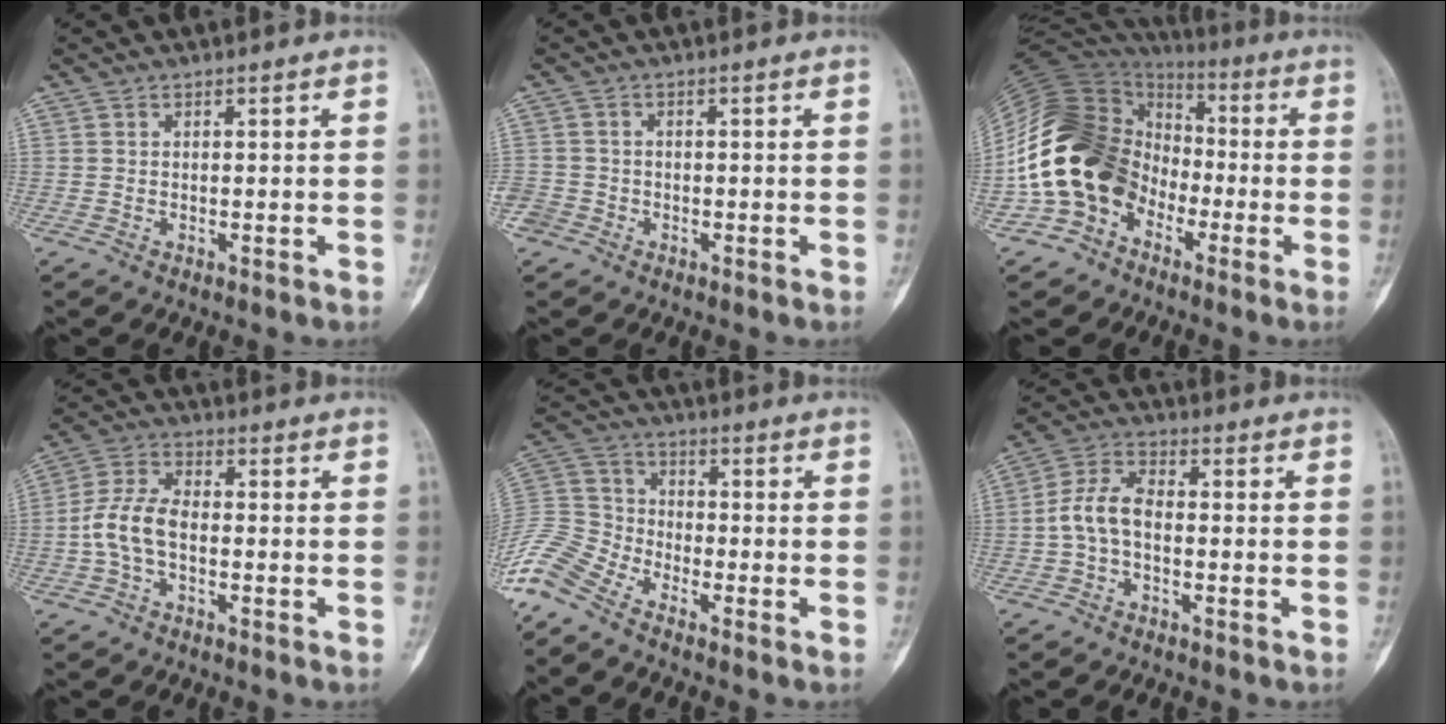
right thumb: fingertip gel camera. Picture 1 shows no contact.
{"total": 3.6, "force": [-1.8, 3.0, 0.8], "torque": [-0.011, 0.012, -0.038]}
{"total": 19.2, "force": [-5.9, 15.0, 10.3], "torque": [-0.179, 0.068, -0.113]}
{"total": 7.6, "force": [-1.6, 4.3, 6.1], "torque": [-0.132, 0.025, -0.037]}
{"total": 10.1, "force": [-8.1, 4.3, 4.3], "torque": [-0.100, 0.039, -0.177]}
{"total": 6.7, "force": [-1.3, 3.8, 5.4], "torque": [-0.109, 0.024, -0.035]}